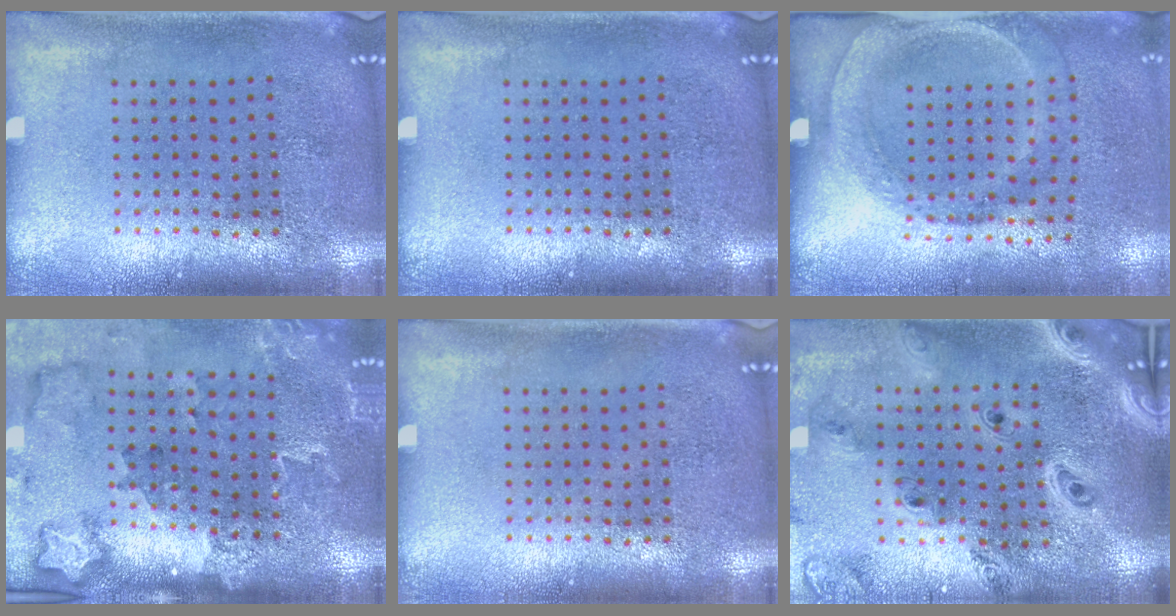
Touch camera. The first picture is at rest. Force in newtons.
{"total": 0.0}
{"total": 1.8, "press": 1.2, "slide": 1.4}
{"total": 1.9, "press": 1.8, "slide": 0.4}
{"total": 0.0}
{"total": 2.9, "press": 2.4, "slide": 1.6}